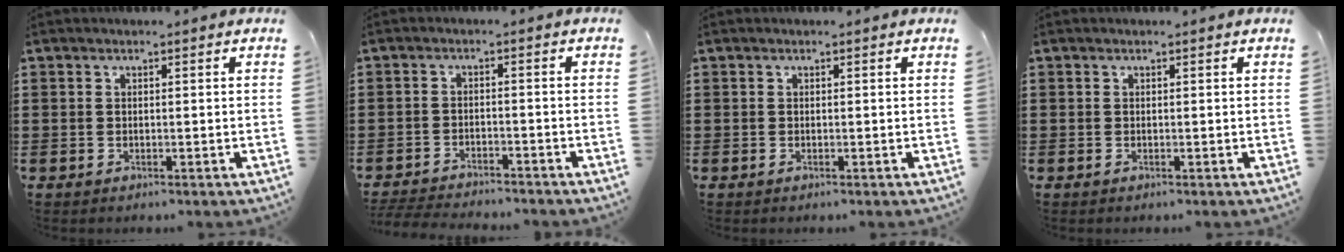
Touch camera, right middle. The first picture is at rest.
{"total": 3.6, "force": [-3.6, 0.3, 0.4], "torque": [-0.016, -0.003, -0.077]}
{"total": 0.0}
{"total": 0.0}